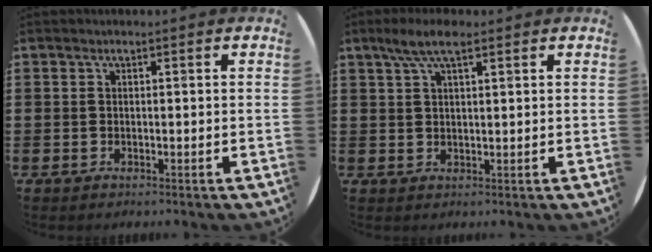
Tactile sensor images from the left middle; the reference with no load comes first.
{"total": 4.8, "force": [3.0, 1.3, 3.4], "torque": [-0.074, 0.008, 0.053]}